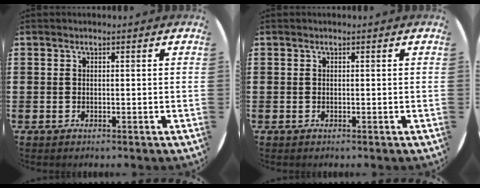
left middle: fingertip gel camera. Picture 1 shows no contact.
{"total": 0.0}